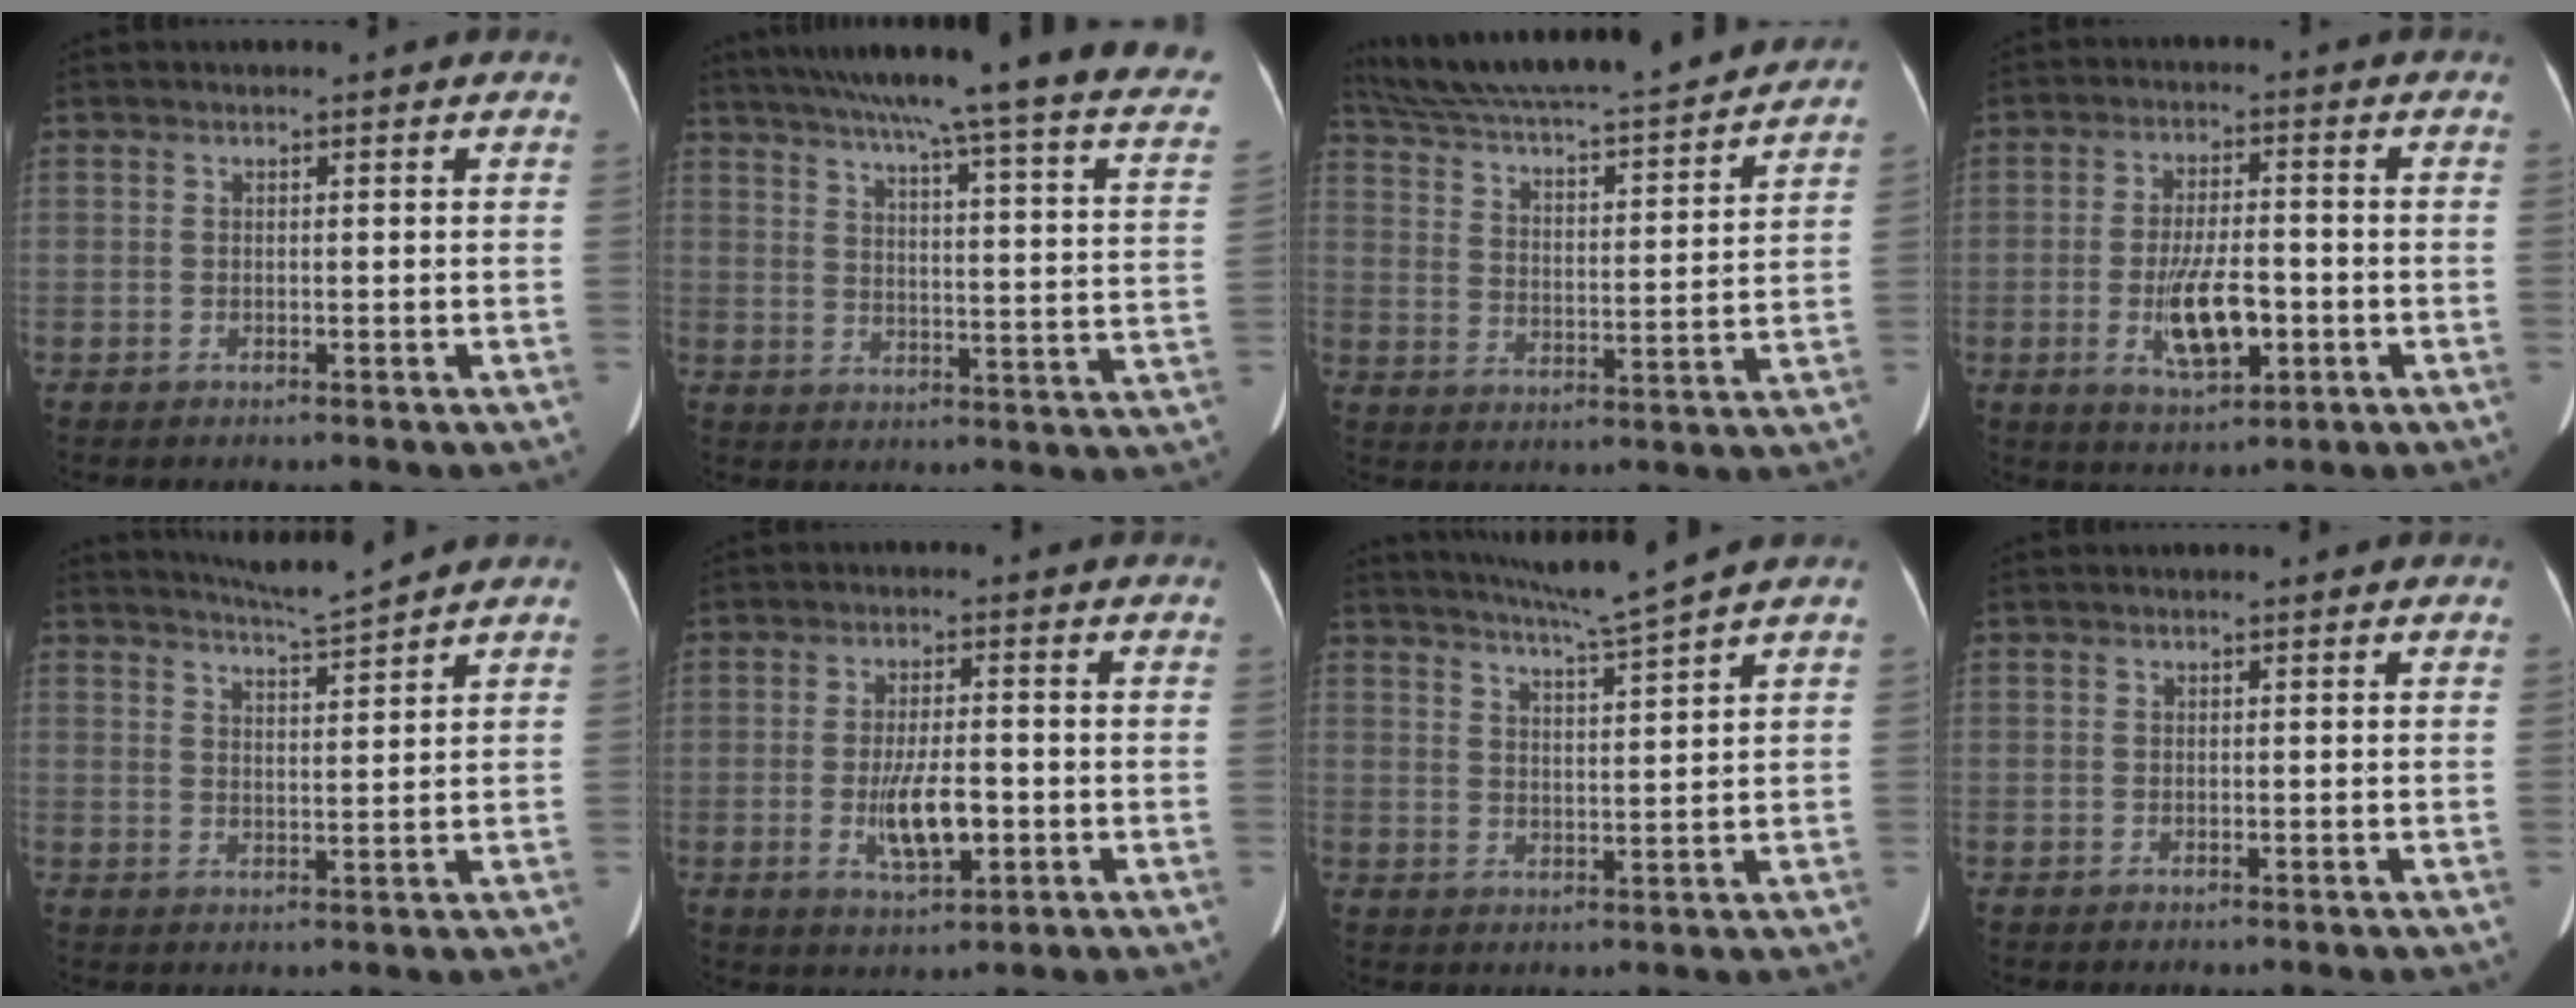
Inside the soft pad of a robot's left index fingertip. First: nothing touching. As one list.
[{"total": 28.4, "force": [23.2, 0.8, 16.5], "torque": [-0.216, -0.041, 0.283]}, {"total": 24.4, "force": [22.2, 1.6, 10.1], "torque": [-0.178, -0.006, 0.319]}, {"total": 8.4, "force": [-2.3, 2.9, 7.5], "torque": [-0.145, -0.005, -0.036]}, {"total": 5.1, "force": [4.7, -1.5, 1.1], "torque": [-0.024, -0.012, 0.083]}, {"total": 6.8, "force": [-1.7, 2.1, 6.3], "torque": [-0.121, -0.008, -0.026]}, {"total": 7.1, "force": [6.2, -2.2, 2.9], "torque": [-0.050, -0.011, 0.106]}, {"total": 0.0}]